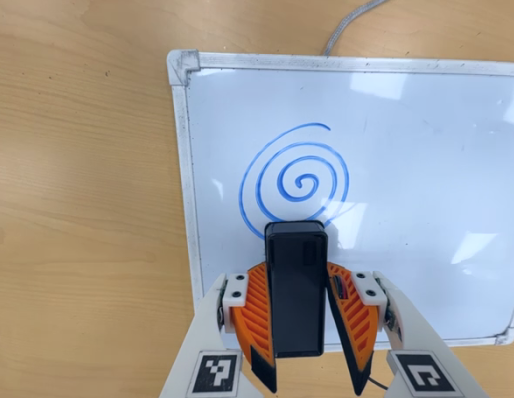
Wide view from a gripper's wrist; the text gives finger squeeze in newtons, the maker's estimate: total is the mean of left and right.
{"total": 5.5, "left": 5.2, "right": 5.8}